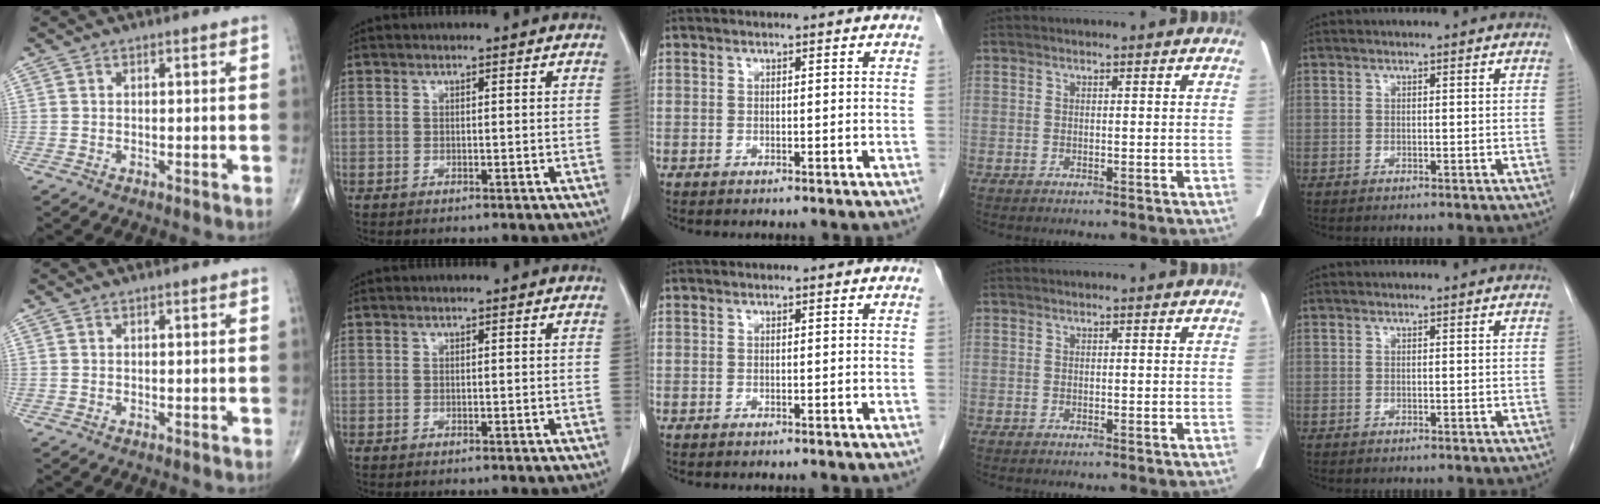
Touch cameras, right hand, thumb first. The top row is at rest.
{}